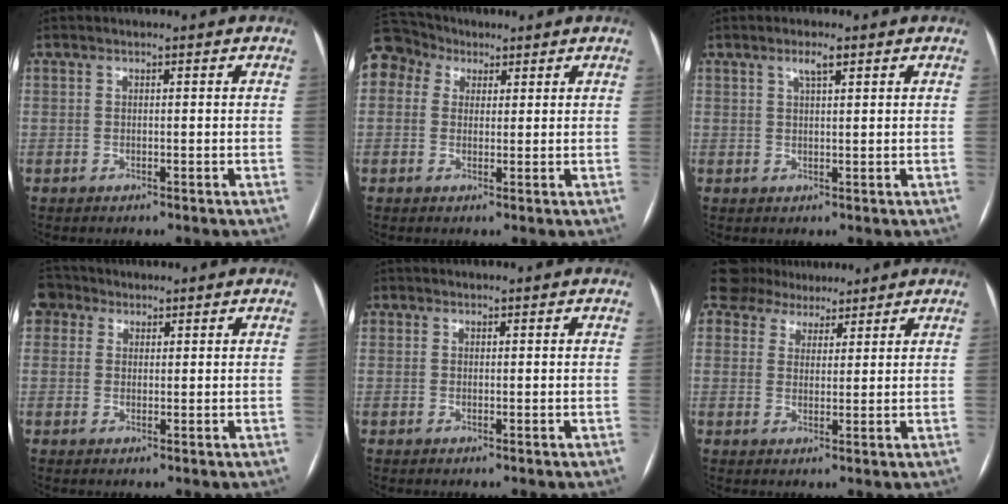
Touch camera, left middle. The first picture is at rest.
{"total": 10.4, "force": [5.2, 8.4, 3.3], "torque": [-0.094, 0.057, 0.100]}
{"total": 2.3, "force": [1.4, 0.3, 1.8], "torque": [-0.037, 0.004, 0.024]}
{"total": 4.2, "force": [2.4, 3.4, 0.8], "torque": [-0.020, 0.023, 0.046]}
{"total": 1.1, "force": [0.3, 1.0, 0.2], "torque": [0.005, 0.001, 0.001]}
{"total": 7.8, "force": [6.7, 3.8, 1.3], "torque": [-0.024, 0.025, 0.108]}